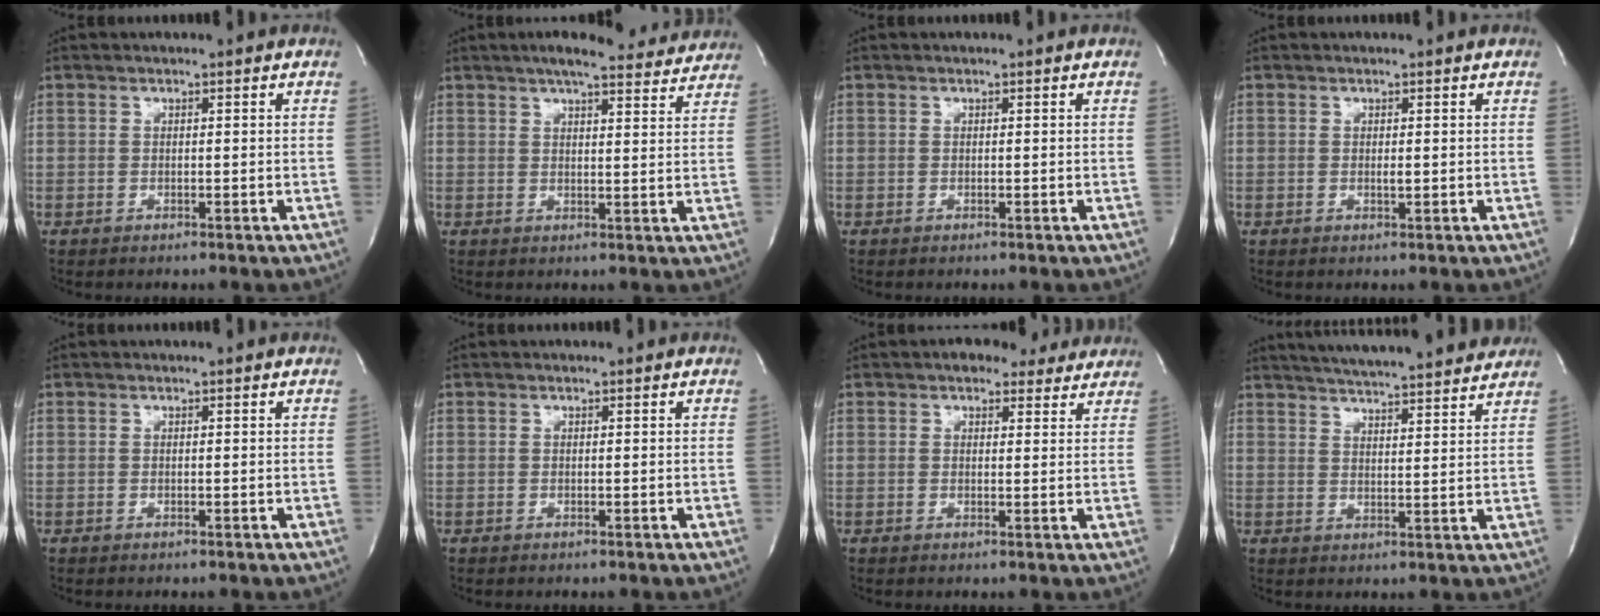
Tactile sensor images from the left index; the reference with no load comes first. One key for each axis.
{"total": 13.9, "fx": 12.5, "fy": 2.5, "fz": 5.5, "tx": -0.065, "ty": 0.015, "tz": 0.150}
{"total": 0.0}
{"total": 0.6, "fx": 0.1, "fy": 0.1, "fz": 0.6, "tx": -0.015, "ty": -0.003, "tz": 0.000}
{"total": 0.0}
{"total": 0.0}
{"total": 6.9, "fx": 5.7, "fy": 3.1, "fz": 2.2, "tx": -0.018, "ty": 0.013, "tz": 0.065}
{"total": 19.0, "fx": 17.4, "fy": 1.5, "fz": 7.4, "tx": -0.118, "ty": 0.005, "tz": 0.231}